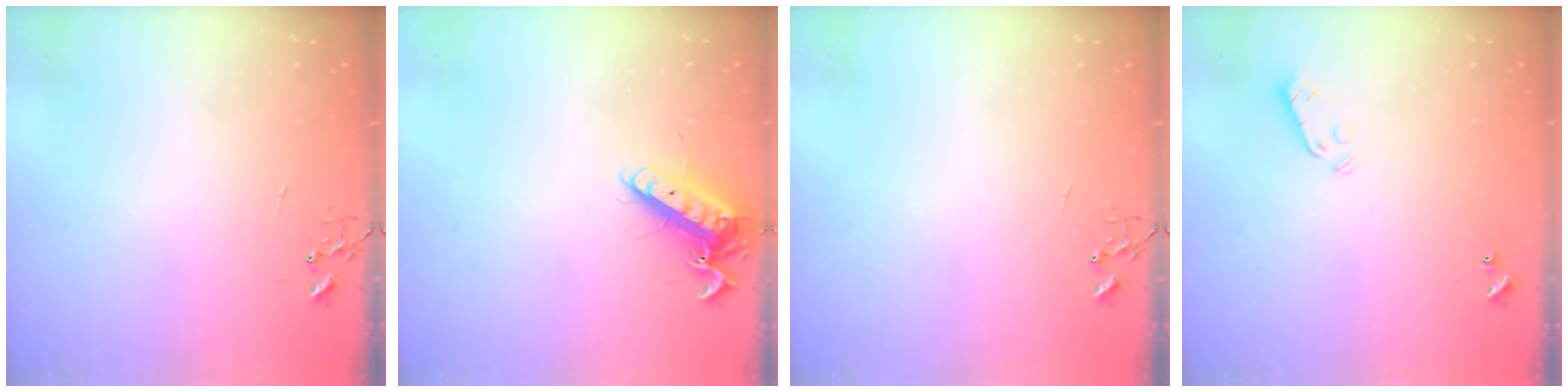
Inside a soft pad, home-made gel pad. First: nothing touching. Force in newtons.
{"total": 12.6, "press": 12.6, "slide": 1.4}
{"total": 0.0}
{"total": 3.8, "press": 3.7, "slide": 0.8}